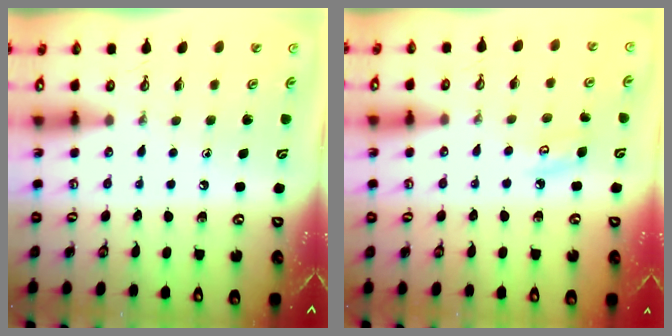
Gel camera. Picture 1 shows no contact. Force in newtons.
{"total": 5.2, "press": 5.2, "slide": 0.6}